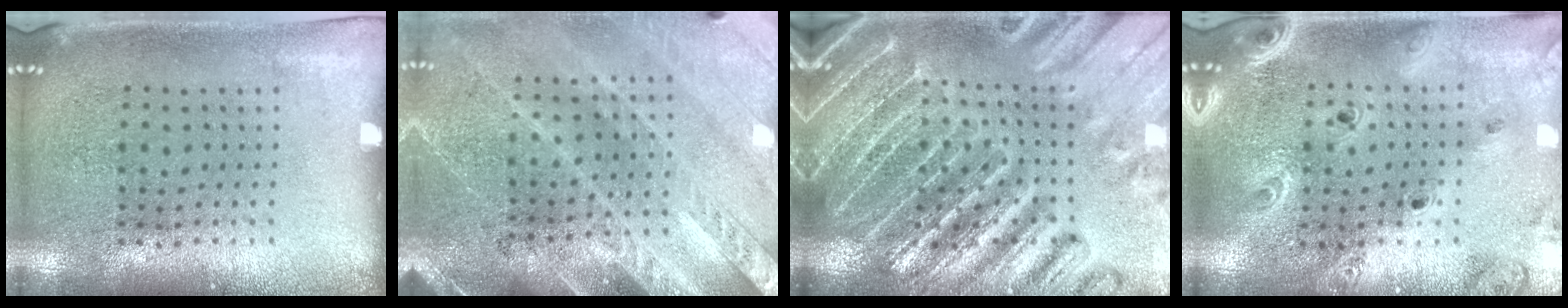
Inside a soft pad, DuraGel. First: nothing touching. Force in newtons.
{"total": 3.0, "press": 2.7, "slide": 1.3}
{"total": 4.7, "press": 4.2, "slide": 2.0}
{"total": 2.7, "press": 2.3, "slide": 1.3}